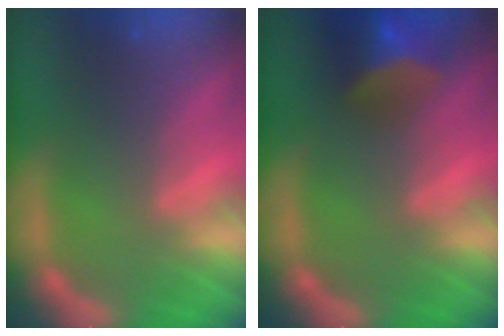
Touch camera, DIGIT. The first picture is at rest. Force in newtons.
{"total": 6.5}